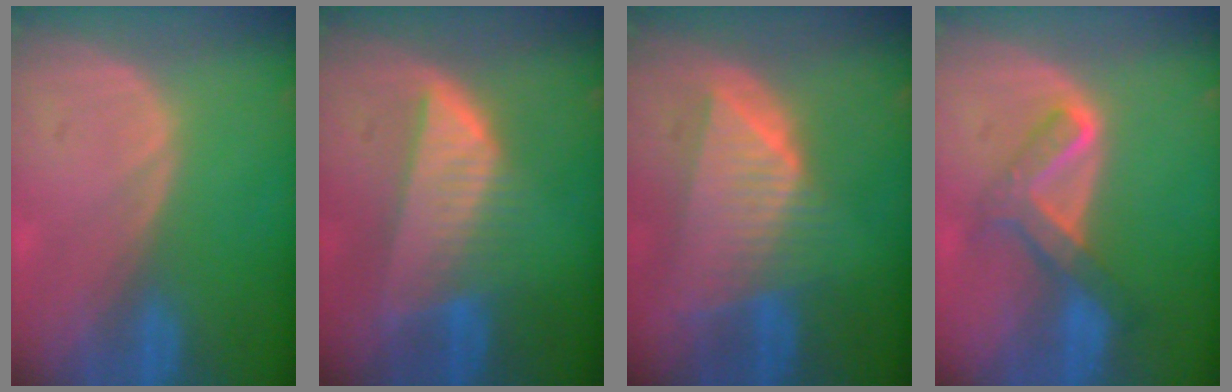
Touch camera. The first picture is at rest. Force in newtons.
{"total": 8.3, "press": 7.3, "slide": 3.9}
{"total": 8.7, "press": 7.9, "slide": 3.8}
{"total": 5.9, "press": 5.7, "slide": 1.6}